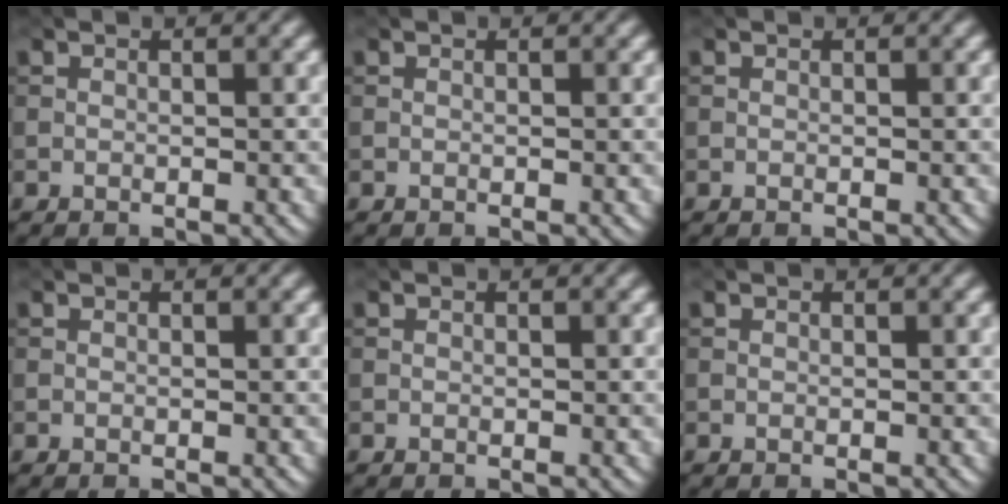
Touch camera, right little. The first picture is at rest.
{"total": 0.0}
{"total": 0.0}
{"total": 0.0}
{"total": 0.0}
{"total": 0.0}